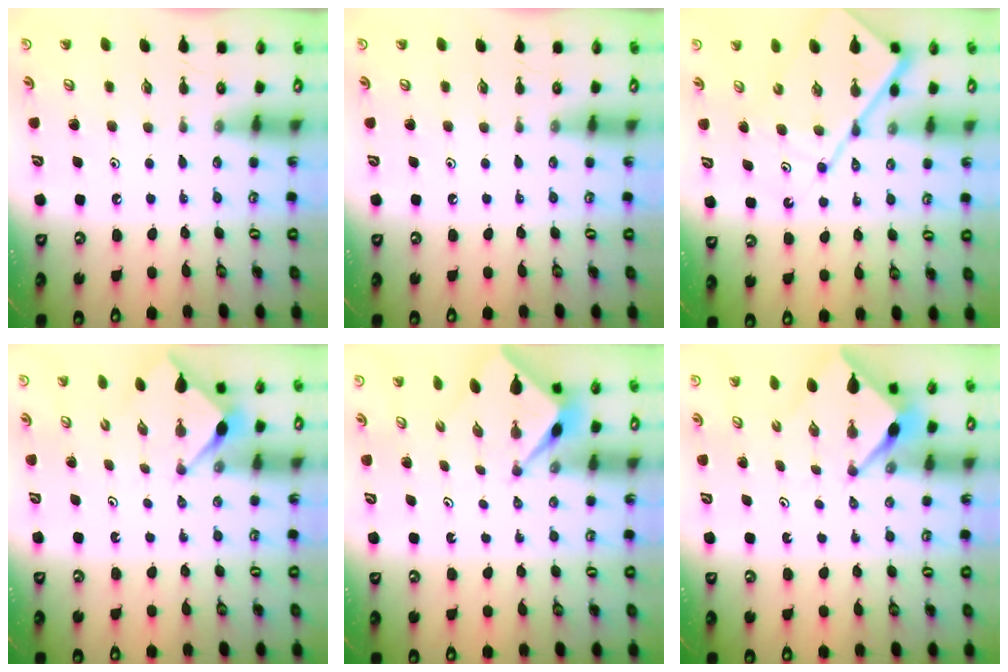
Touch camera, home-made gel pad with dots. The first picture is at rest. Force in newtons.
{"total": 0.0}
{"total": 11.1, "press": 11.0, "slide": 1.3}
{"total": 2.7, "press": 2.6, "slide": 0.3}
{"total": 2.5, "press": 2.4, "slide": 0.3}
{"total": 2.7, "press": 2.7, "slide": 0.3}